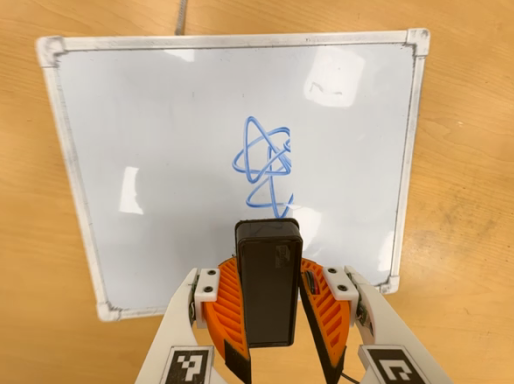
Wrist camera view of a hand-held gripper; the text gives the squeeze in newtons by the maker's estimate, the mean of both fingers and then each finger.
{"total": 7.9, "left": 8.6, "right": 7.3}